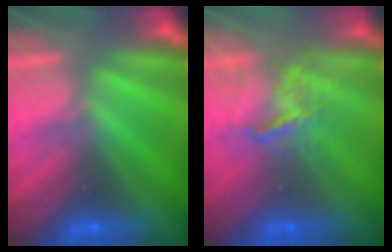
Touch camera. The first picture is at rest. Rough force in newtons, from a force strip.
{"total": 3.5}